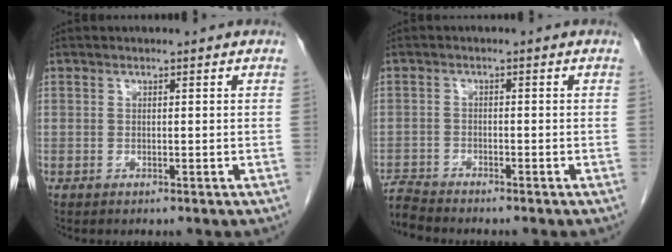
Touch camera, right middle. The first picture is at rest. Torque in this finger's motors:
{"motor_torque": [0.06, -0.10, -0.01, 0.01]}